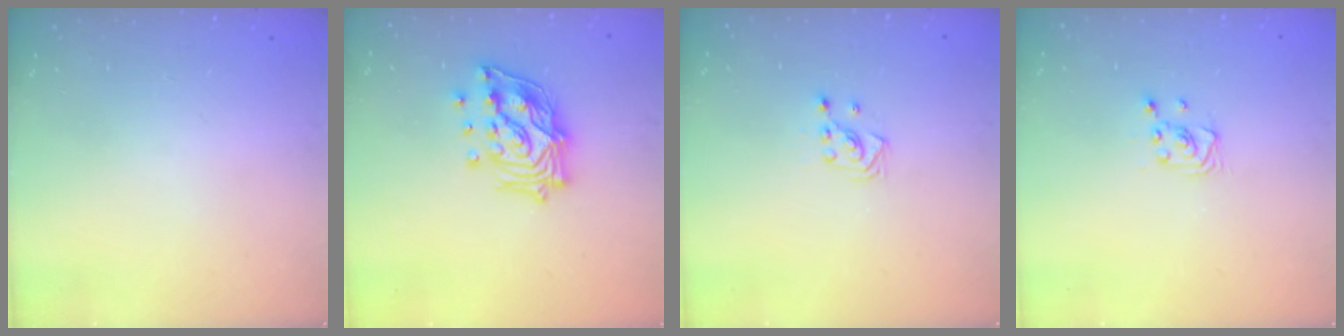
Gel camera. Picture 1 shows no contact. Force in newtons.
{"total": 17.3, "press": 17.1, "slide": 2.3}
{"total": 3.2, "press": 3.2, "slide": 0.4}
{"total": 2.2, "press": 2.2, "slide": 0.3}